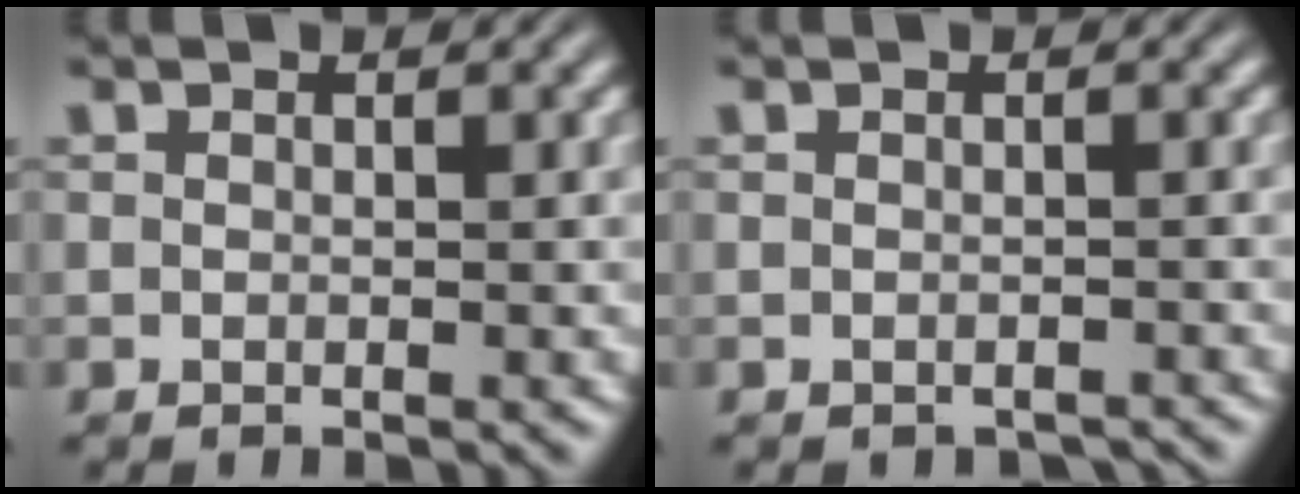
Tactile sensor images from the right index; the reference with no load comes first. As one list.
[{"total": 1.3, "force": [-1.3, -0.1, 0.0], "torque": [-0.001, -0.006, -0.016]}]